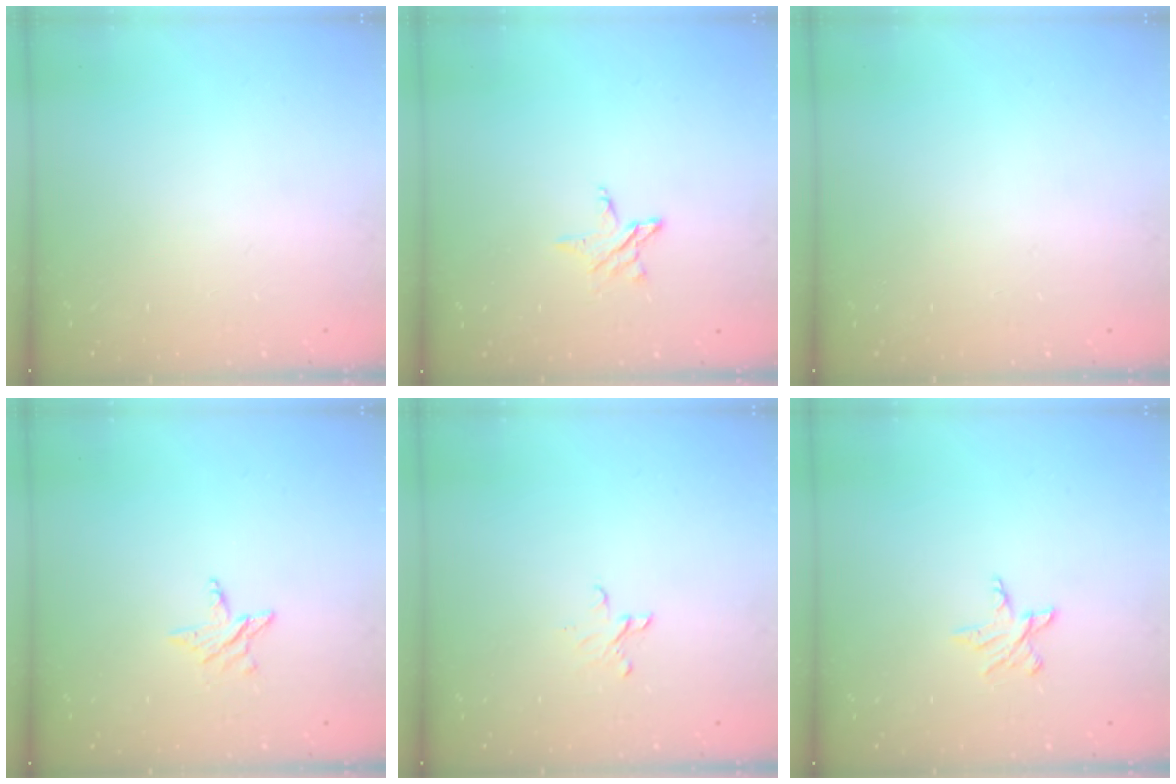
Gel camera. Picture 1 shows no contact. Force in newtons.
{"total": 4.5, "press": 4.5, "slide": 0.4}
{"total": 0.0}
{"total": 3.8, "press": 3.8, "slide": 0.3}
{"total": 3.4, "press": 3.3, "slide": 0.2}
{"total": 5.5, "press": 5.4, "slide": 0.5}